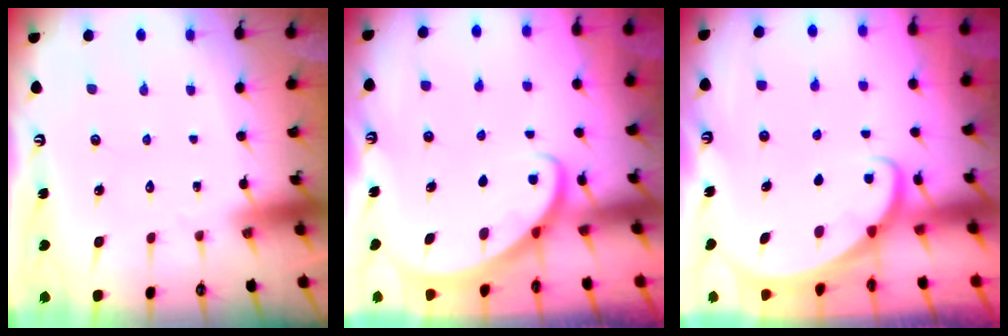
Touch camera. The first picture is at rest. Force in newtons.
{"total": 2.8, "press": 2.8, "slide": 0.1}
{"total": 1.8, "press": 1.8, "slide": 0.0}